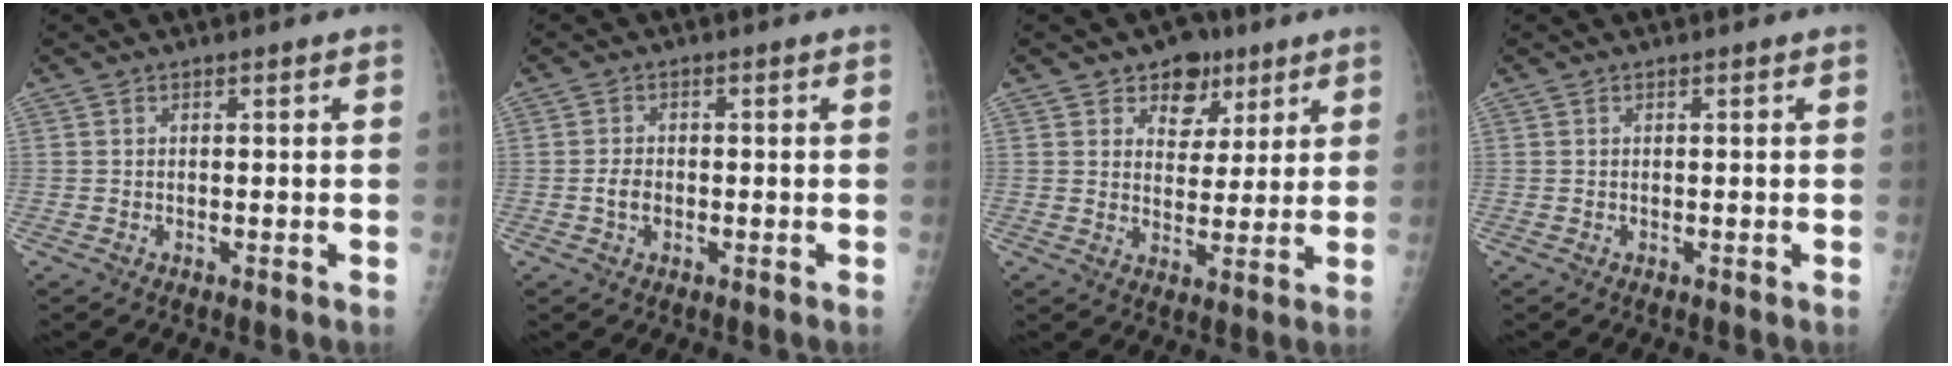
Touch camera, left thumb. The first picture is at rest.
{"total": 2.6, "force": [-0.6, 1.8, 1.8], "torque": [-0.028, 0.005, -0.013]}
{"total": 7.9, "force": [4.6, 5.7, 2.8], "torque": [-0.005, -0.017, 0.069]}
{"total": 0.0}